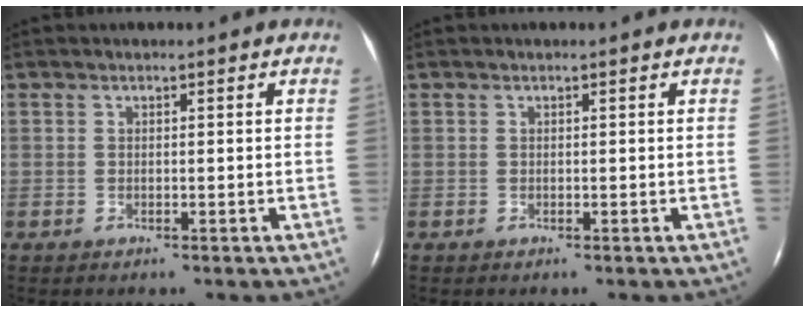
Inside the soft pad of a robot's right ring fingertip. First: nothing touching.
{"total": 0.0}